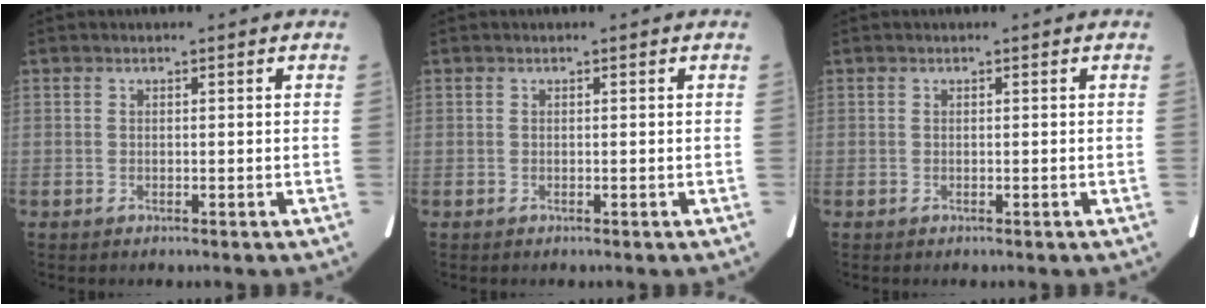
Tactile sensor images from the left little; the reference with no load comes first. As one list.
[{"total": 0.0}, {"total": 0.0}]